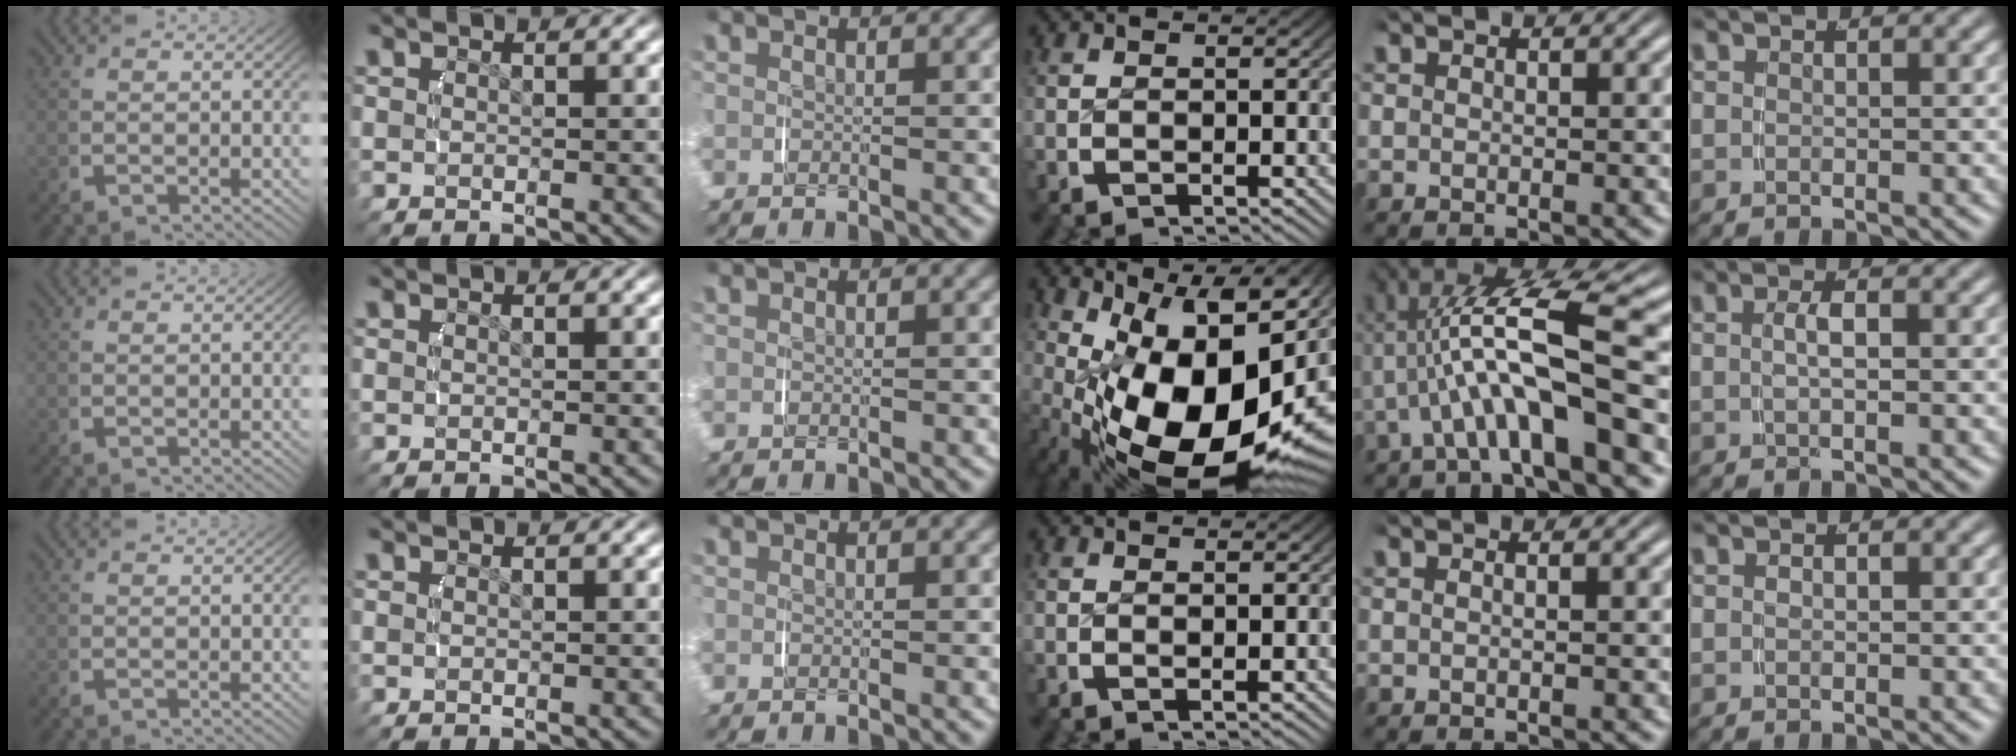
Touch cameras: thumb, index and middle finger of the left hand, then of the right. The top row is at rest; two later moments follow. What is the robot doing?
{"motion": "lift_and_place", "object": "camera"}